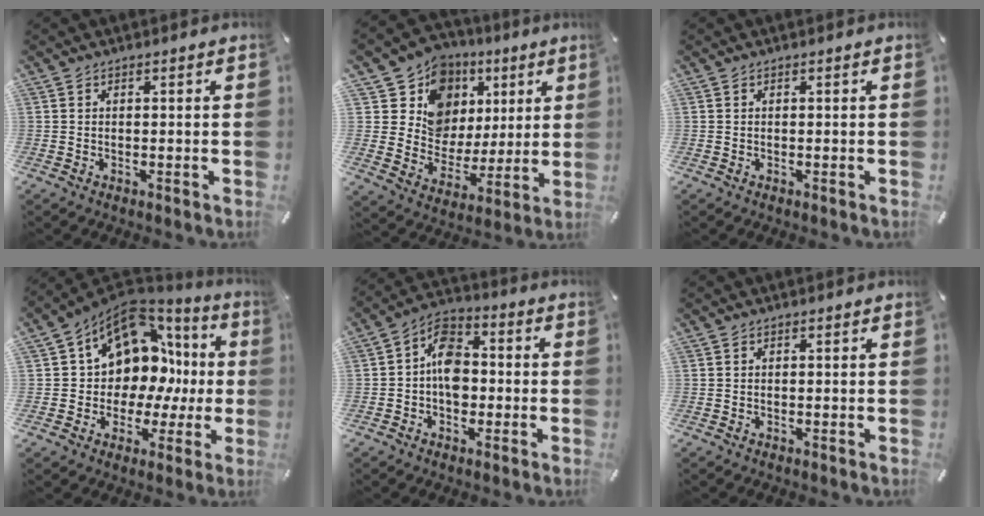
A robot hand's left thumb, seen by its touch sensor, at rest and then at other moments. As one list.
[{"total": 14.2, "force": [6.1, 12.5, 3.0], "torque": [-0.042, -0.053, 0.122]}, {"total": 0.0}, {"total": 13.4, "force": [5.4, 10.1, 6.9], "torque": [-0.110, -0.057, 0.099]}, {"total": 9.2, "force": [-1.2, 6.6, 6.4], "torque": [-0.108, 0.018, -0.019]}, {"total": 0.0}]